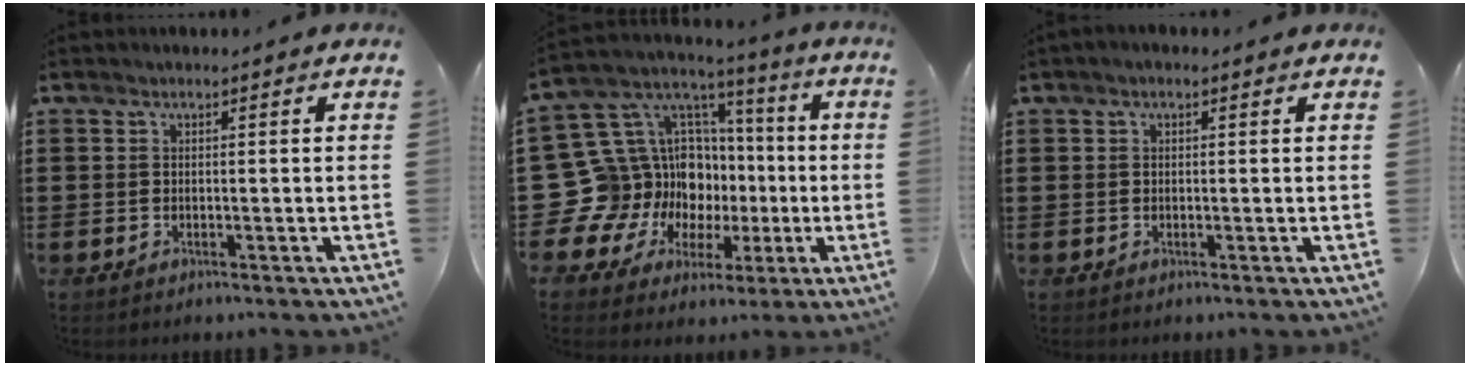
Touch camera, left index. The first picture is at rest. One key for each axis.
{"total": 16.6, "fx": -2.9, "fy": 15.3, "fz": 5.7, "tx": -0.156, "ty": -0.033, "tz": -0.009}
{"total": 0.6, "fx": 0.0, "fy": 0.4, "fz": 0.4, "tx": -0.008, "ty": 0.004, "tz": -0.001}